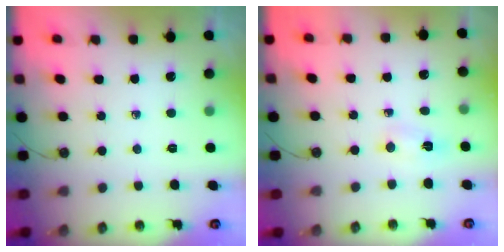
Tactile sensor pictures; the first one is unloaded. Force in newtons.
{"total": 12.2, "press": 3.1, "slide": 11.8}